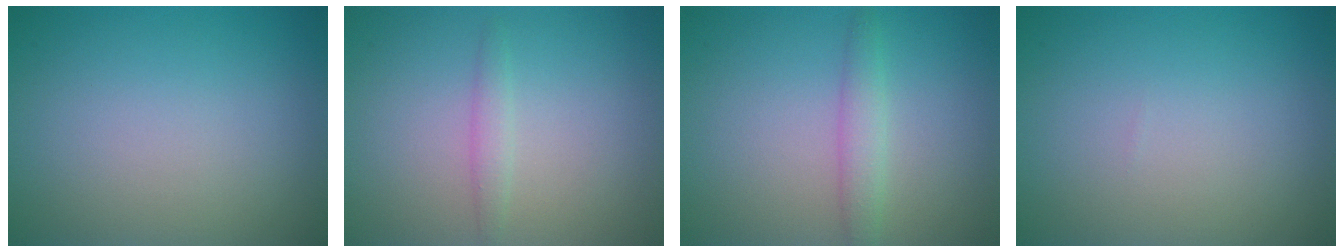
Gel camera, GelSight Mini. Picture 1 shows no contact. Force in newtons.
{"total": 1.2, "press": 1.2, "slide": 0.1}
{"total": 1.9, "press": 1.9, "slide": 0.1}
{"total": 0.0}